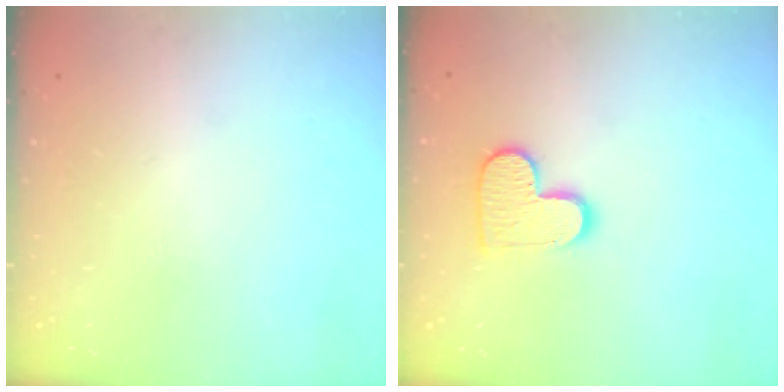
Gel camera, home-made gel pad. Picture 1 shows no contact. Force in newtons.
{"total": 11.4, "press": 11.3, "slide": 0.6}